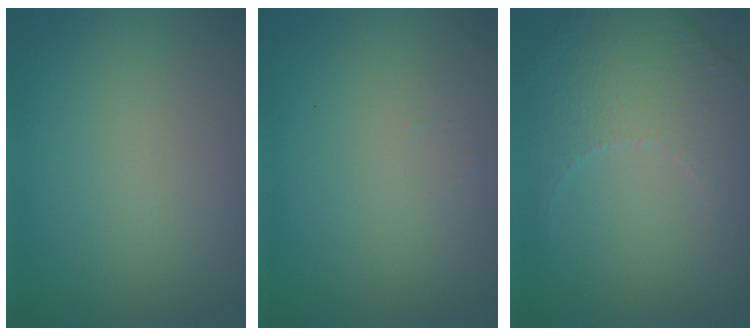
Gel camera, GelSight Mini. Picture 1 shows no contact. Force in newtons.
{"total": 1.0, "press": 0.9, "slide": 0.3}
{"total": 5.0, "press": 3.3, "slide": 3.8}